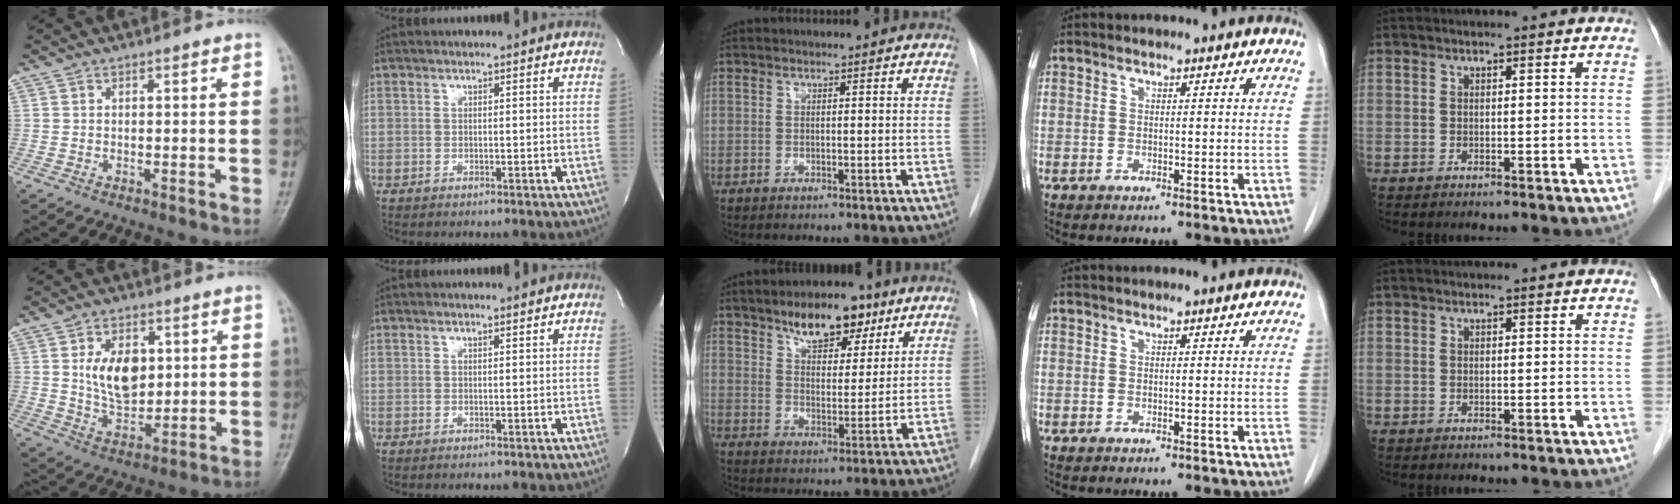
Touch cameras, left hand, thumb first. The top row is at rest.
{"thumb": {"total": 10.3, "force": [2.5, 6.4, 7.7], "torque": [-0.106, -0.020, 0.054]}, "middle": {"total": 9.7, "force": [6.4, 4.2, 6.0], "torque": [-0.093, 0.007, 0.106]}}